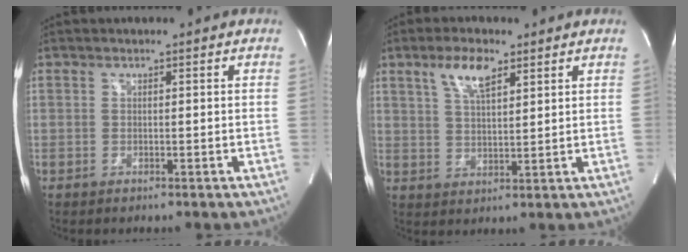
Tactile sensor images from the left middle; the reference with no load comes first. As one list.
[{"total": 6.1, "force": [3.5, 1.9, 4.6], "torque": [-0.092, 0.005, 0.068]}]